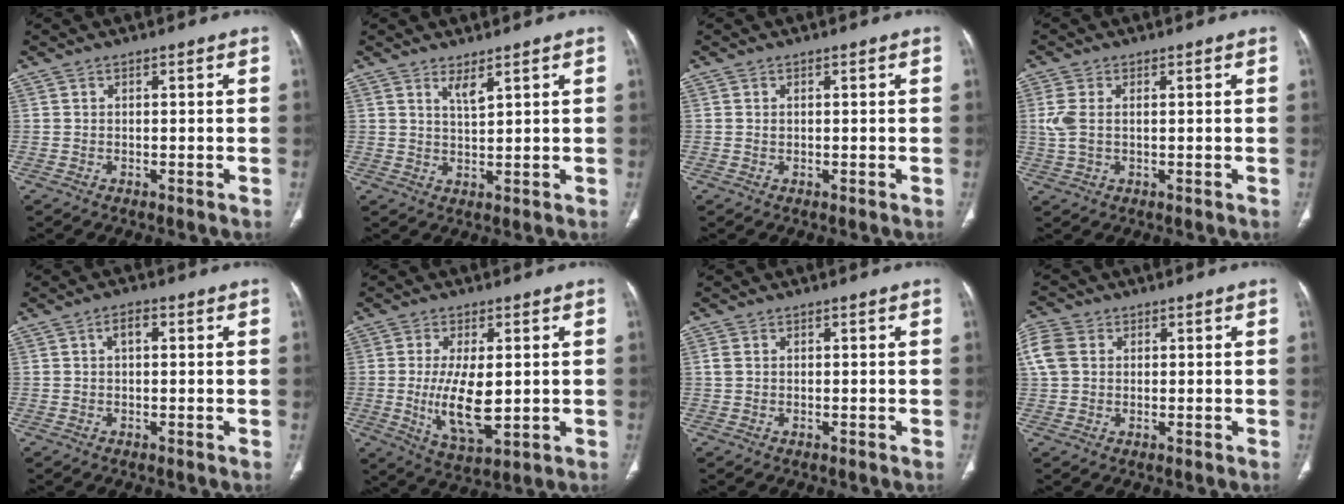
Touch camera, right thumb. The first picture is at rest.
{"total": 2.7, "force": [1.9, 0.5, 1.8], "torque": [-0.029, -0.020, 0.040]}
{"total": 0.5, "force": [0.1, 0.4, 0.3], "torque": [-0.006, 0.001, 0.003]}
{"total": 4.6, "force": [0.5, 2.7, 3.7], "torque": [-0.107, 0.005, 0.013]}
{"total": 2.3, "force": [0.5, 1.2, 1.9], "torque": [-0.030, 0.010, 0.006]}
{"total": 11.2, "force": [-0.4, 4.9, 10.0], "torque": [-0.176, -0.022, 0.005]}
{"total": 1.4, "force": [0.2, 1.1, 0.8], "torque": [-0.021, 0.003, 0.004]}
{"total": 7.0, "force": [1.6, 5.5, 4.1], "torque": [-0.095, 0.016, 0.028]}